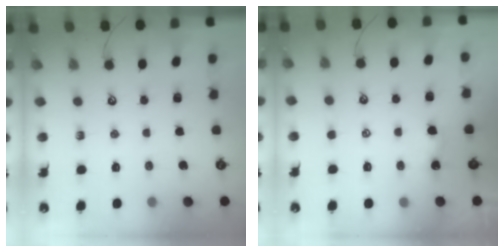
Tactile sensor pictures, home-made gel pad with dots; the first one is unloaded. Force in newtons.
{"total": 2.0, "press": 2.0, "slide": 0.2}